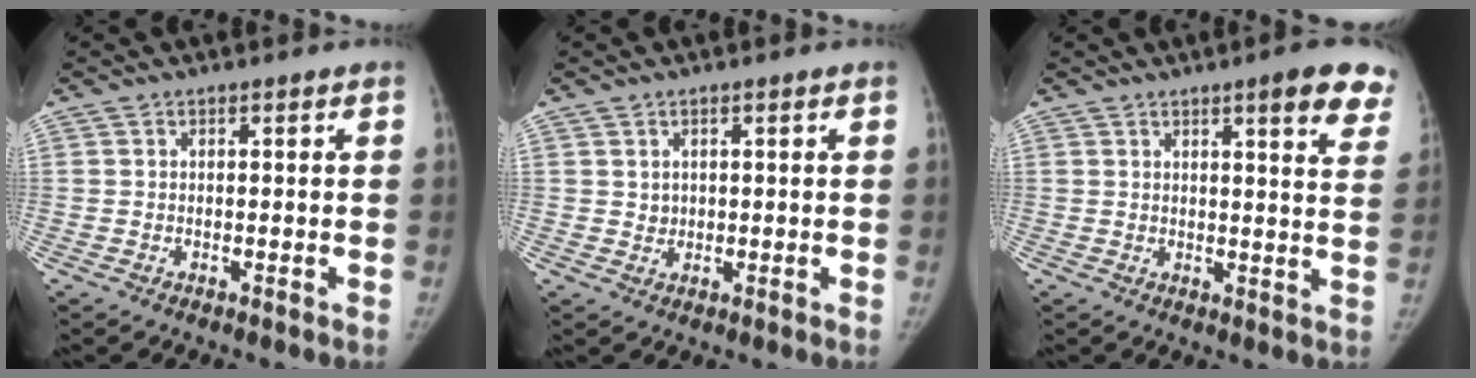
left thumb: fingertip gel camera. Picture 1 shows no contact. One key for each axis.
{"total": 1.4, "fx": 0.5, "fy": 1.3, "fz": 0.3, "tx": 0.004, "ty": -0.003, "tz": 0.011}
{"total": 10.7, "fx": 7.1, "fy": 2.2, "fz": 7.8, "tx": -0.068, "ty": -0.029, "tz": 0.073}